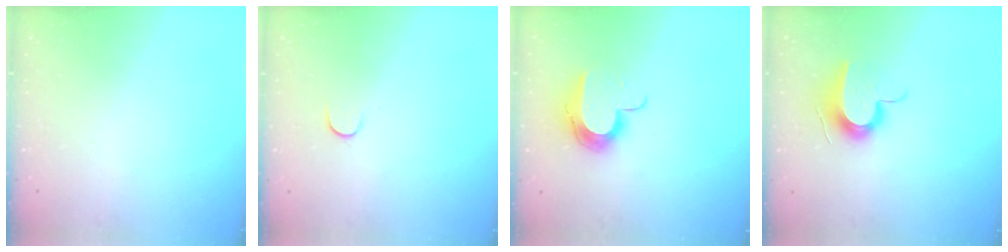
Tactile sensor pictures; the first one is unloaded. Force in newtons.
{"total": 5.0, "press": 5.0, "slide": 0.5}
{"total": 11.3, "press": 11.2, "slide": 0.7}
{"total": 11.3, "press": 11.3, "slide": 0.4}